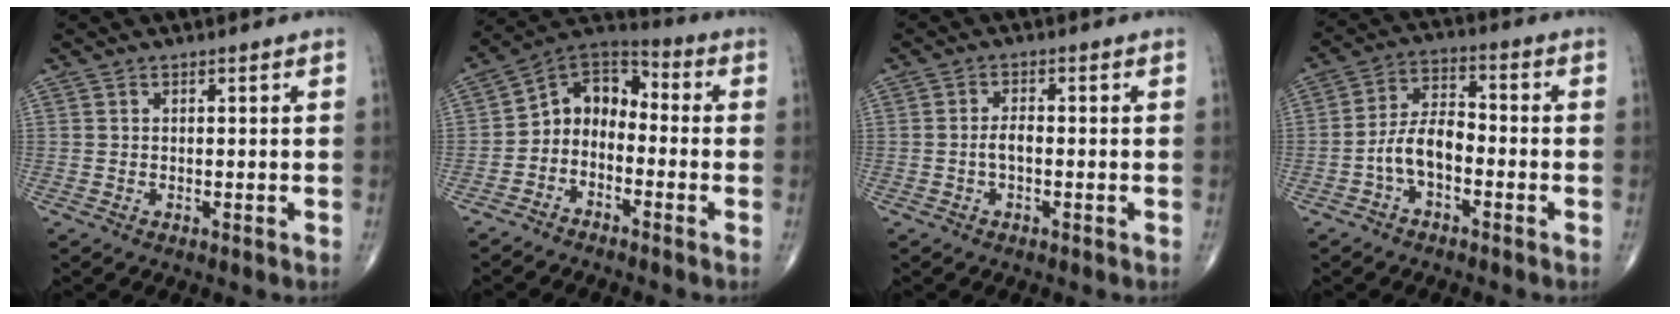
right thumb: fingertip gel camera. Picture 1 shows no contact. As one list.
[{"total": 9.0, "force": [-2.7, 6.6, 5.5], "torque": [-0.066, 0.062, -0.070]}, {"total": 2.1, "force": [-0.6, 0.9, 1.9], "torque": [-0.034, 0.006, -0.012]}, {"total": 7.4, "force": [-2.7, 3.9, 5.7], "torque": [-0.102, 0.037, -0.058]}]